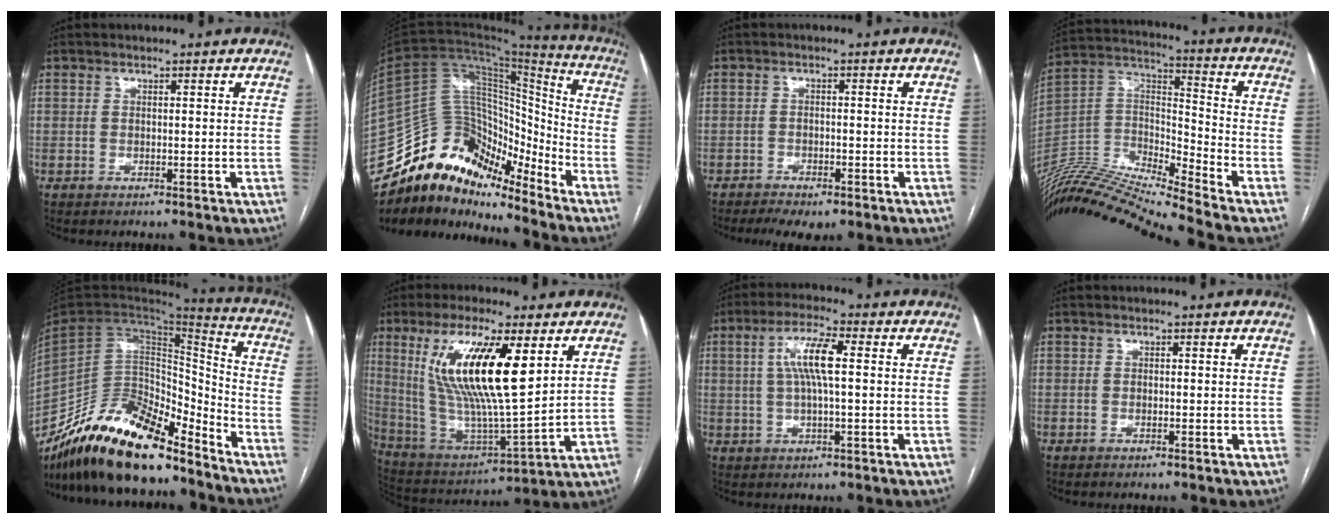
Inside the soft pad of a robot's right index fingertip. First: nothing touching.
{"total": 20.4, "force": [-17.2, 7.6, 7.8], "torque": [-0.136, 0.053, -0.298]}
{"total": 6.3, "force": [-4.6, 2.9, 3.3], "torque": [-0.052, -0.001, -0.063]}
{"total": 20.7, "force": [-19.4, -0.8, 7.1], "torque": [-0.152, 0.021, -0.357]}
{"total": 25.0, "force": [-19.8, 7.4, 13.4], "torque": [-0.250, -0.004, -0.350]}
{"total": 19.4, "force": [6.7, 3.7, 17.8], "torque": [-0.360, 0.000, 0.127]}
{"total": 7.3, "force": [1.1, 1.3, 7.1], "torque": [-0.141, 0.014, 0.021]}
{"total": 0.0}